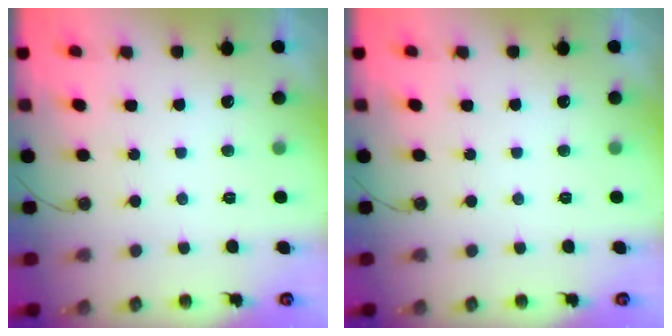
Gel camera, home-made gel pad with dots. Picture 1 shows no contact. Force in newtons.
{"total": 0.0}